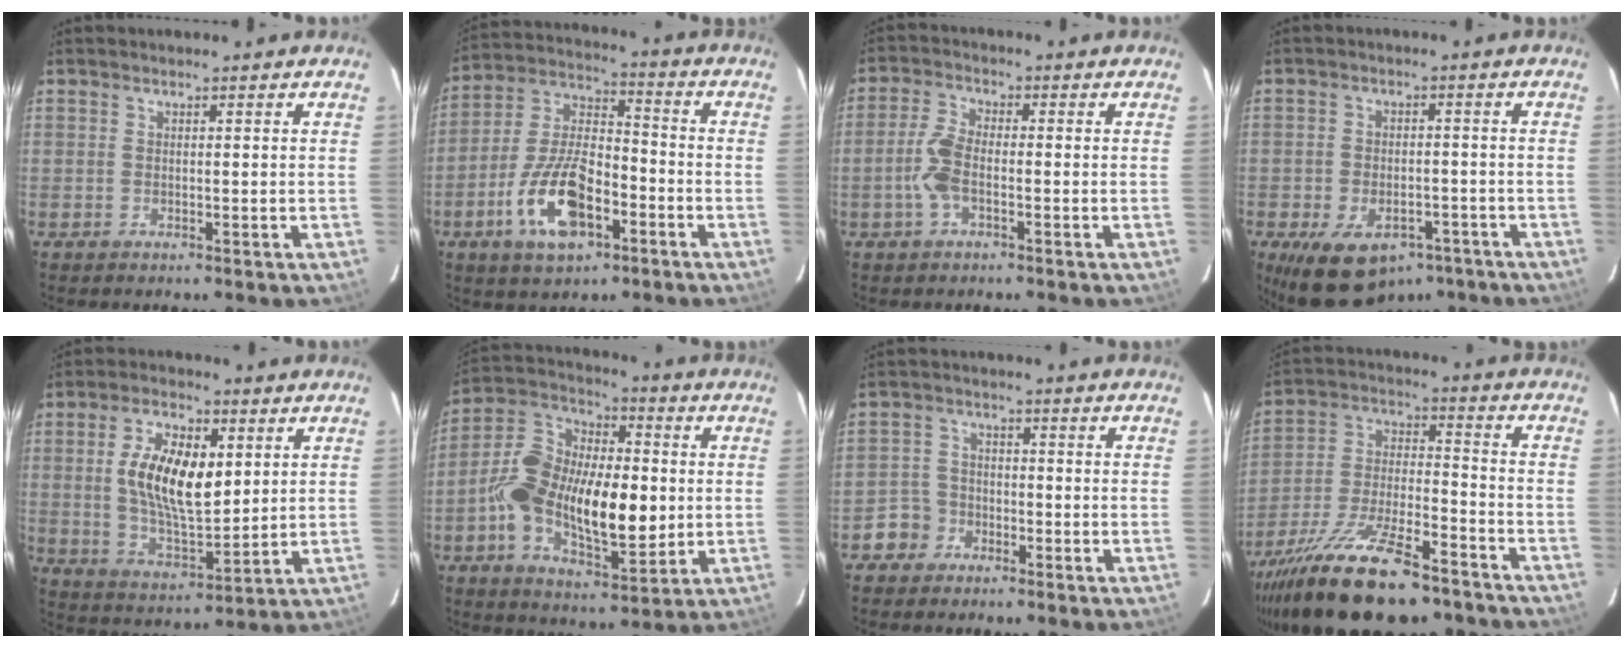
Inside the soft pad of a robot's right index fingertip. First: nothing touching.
{"total": 15.6, "force": [-6.7, 7.4, 11.9], "torque": [-0.244, 0.008, -0.118]}
{"total": 5.5, "force": [-1.7, 2.3, 4.6], "torque": [-0.107, 0.007, -0.037]}
{"total": 14.9, "force": [-9.2, 8.6, 7.9], "torque": [-0.168, -0.005, -0.127]}
{"total": 13.4, "force": [2.8, 6.3, 11.6], "torque": [-0.215, 0.005, 0.059]}
{"total": 19.9, "force": [-2.4, 10.0, 17.1], "torque": [-0.319, 0.010, -0.040]}
{"total": 4.7, "force": [-2.9, 3.7, 0.2], "torque": [-0.010, 0.021, -0.059]}
{"total": 25.0, "force": [-18.1, 8.1, 15.3], "torque": [-0.293, -0.038, -0.288]}